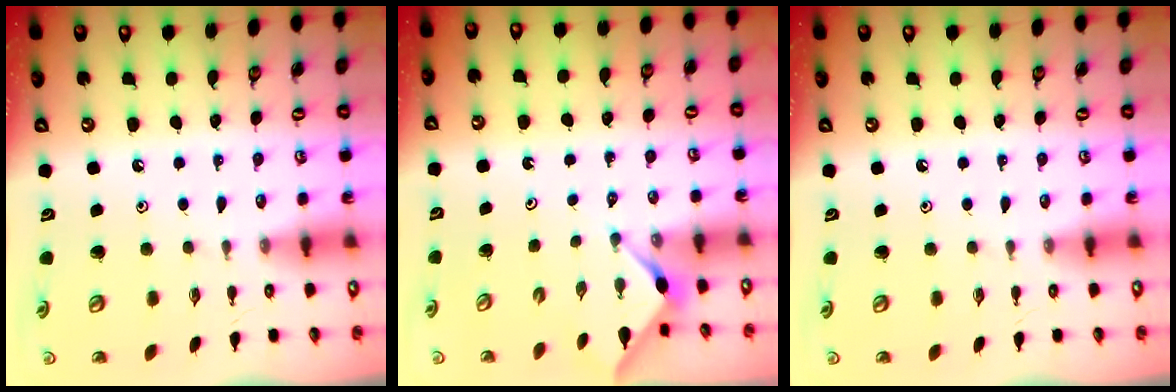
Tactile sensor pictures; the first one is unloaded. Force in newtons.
{"total": 3.0, "press": 3.0, "slide": 0.3}
{"total": 0.0}